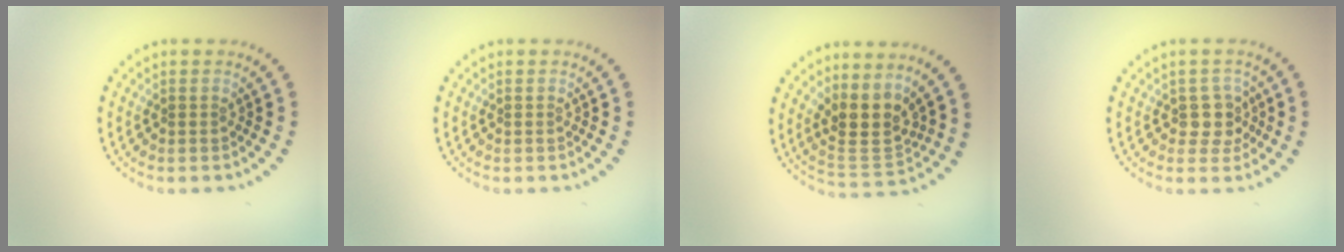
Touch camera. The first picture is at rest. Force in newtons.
{"total": 0.0}
{"total": 3.8, "press": 3.2, "slide": 2.1}
{"total": 2.4, "press": 2.0, "slide": 1.3}